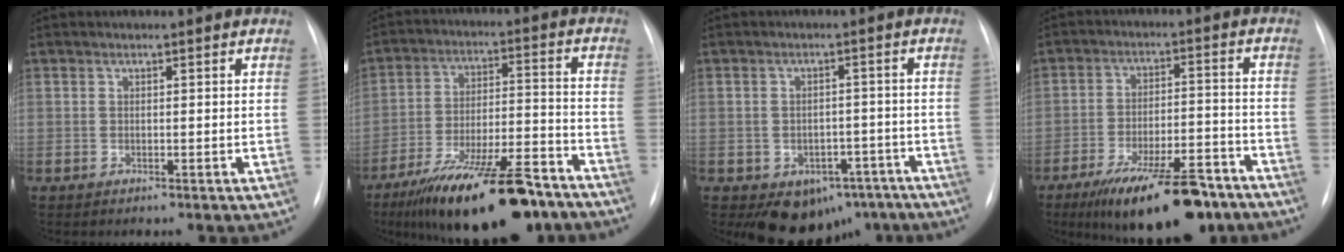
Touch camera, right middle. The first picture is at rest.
{"total": 20.9, "force": [-15.7, 4.5, 13.1], "torque": [-0.173, 0.007, -0.252]}
{"total": 9.2, "force": [-5.8, 6.0, 3.8], "torque": [-0.035, 0.024, -0.070]}
{"total": 17.0, "force": [-12.5, 4.6, 10.7], "torque": [-0.142, 0.006, -0.196]}